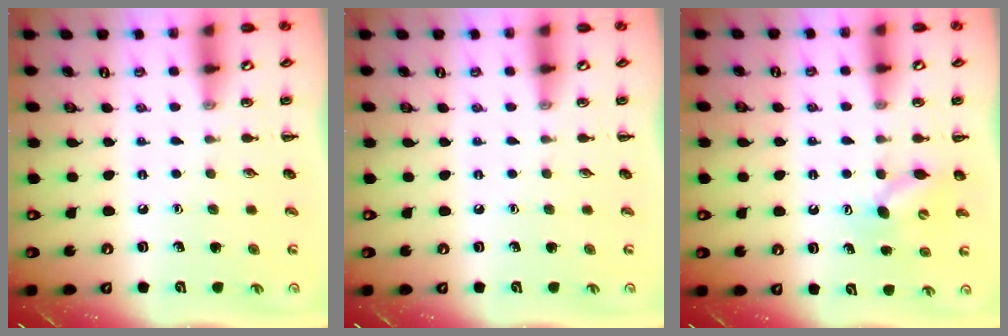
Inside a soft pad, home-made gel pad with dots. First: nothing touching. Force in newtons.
{"total": 0.0}
{"total": 6.3, "press": 6.2, "slide": 1.1}